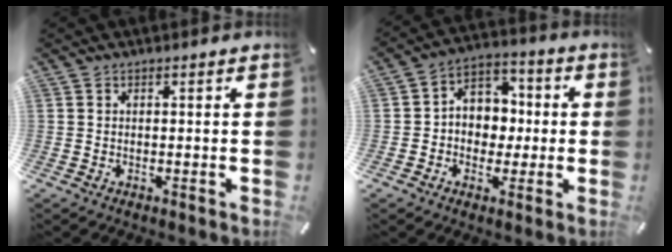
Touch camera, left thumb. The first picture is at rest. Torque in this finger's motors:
{"motor_torque": [0.93, 2.09, 0.79, -0.32, 0.05]}